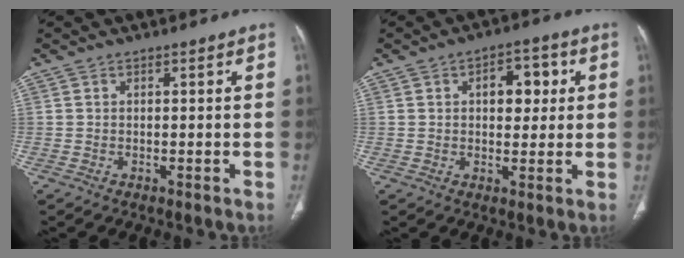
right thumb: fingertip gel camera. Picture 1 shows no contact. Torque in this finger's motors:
{"motor_torque": [0.26, 1.92, 0.51, -0.65, 0.06]}